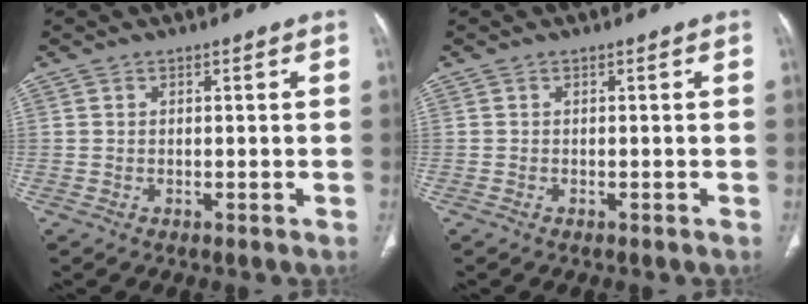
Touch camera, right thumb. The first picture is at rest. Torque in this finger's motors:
{"motor_torque": [-0.04, -0.02, 0.00, -0.05, 0.00]}